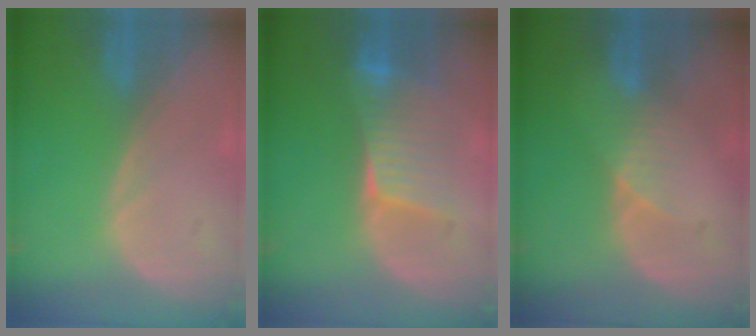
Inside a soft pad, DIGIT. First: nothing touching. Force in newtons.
{"total": 6.6, "press": 6.6, "slide": 0.6}
{"total": 3.2, "press": 2.8, "slide": 1.4}